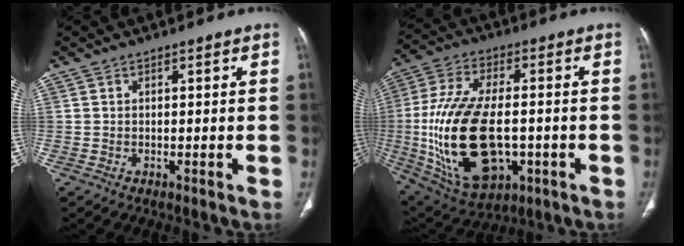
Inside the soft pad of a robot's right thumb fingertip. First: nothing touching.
{"total": 23.6, "force": [-3.3, 12.8, 19.6], "torque": [-0.395, 0.001, -0.035]}